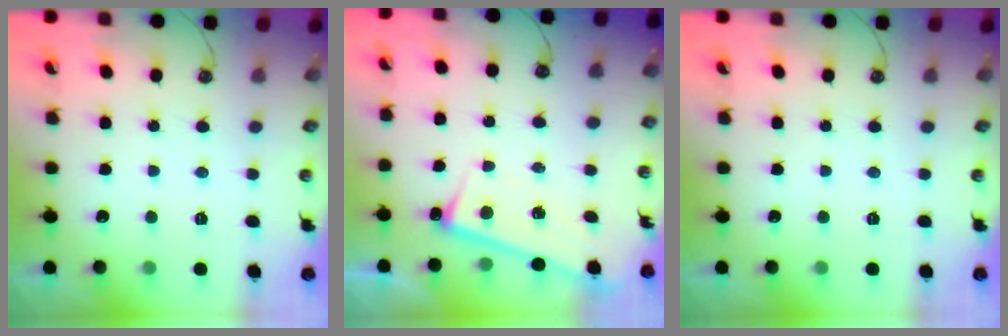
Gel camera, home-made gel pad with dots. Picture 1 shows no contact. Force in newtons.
{"total": 2.9, "press": 2.8, "slide": 0.3}
{"total": 0.0}